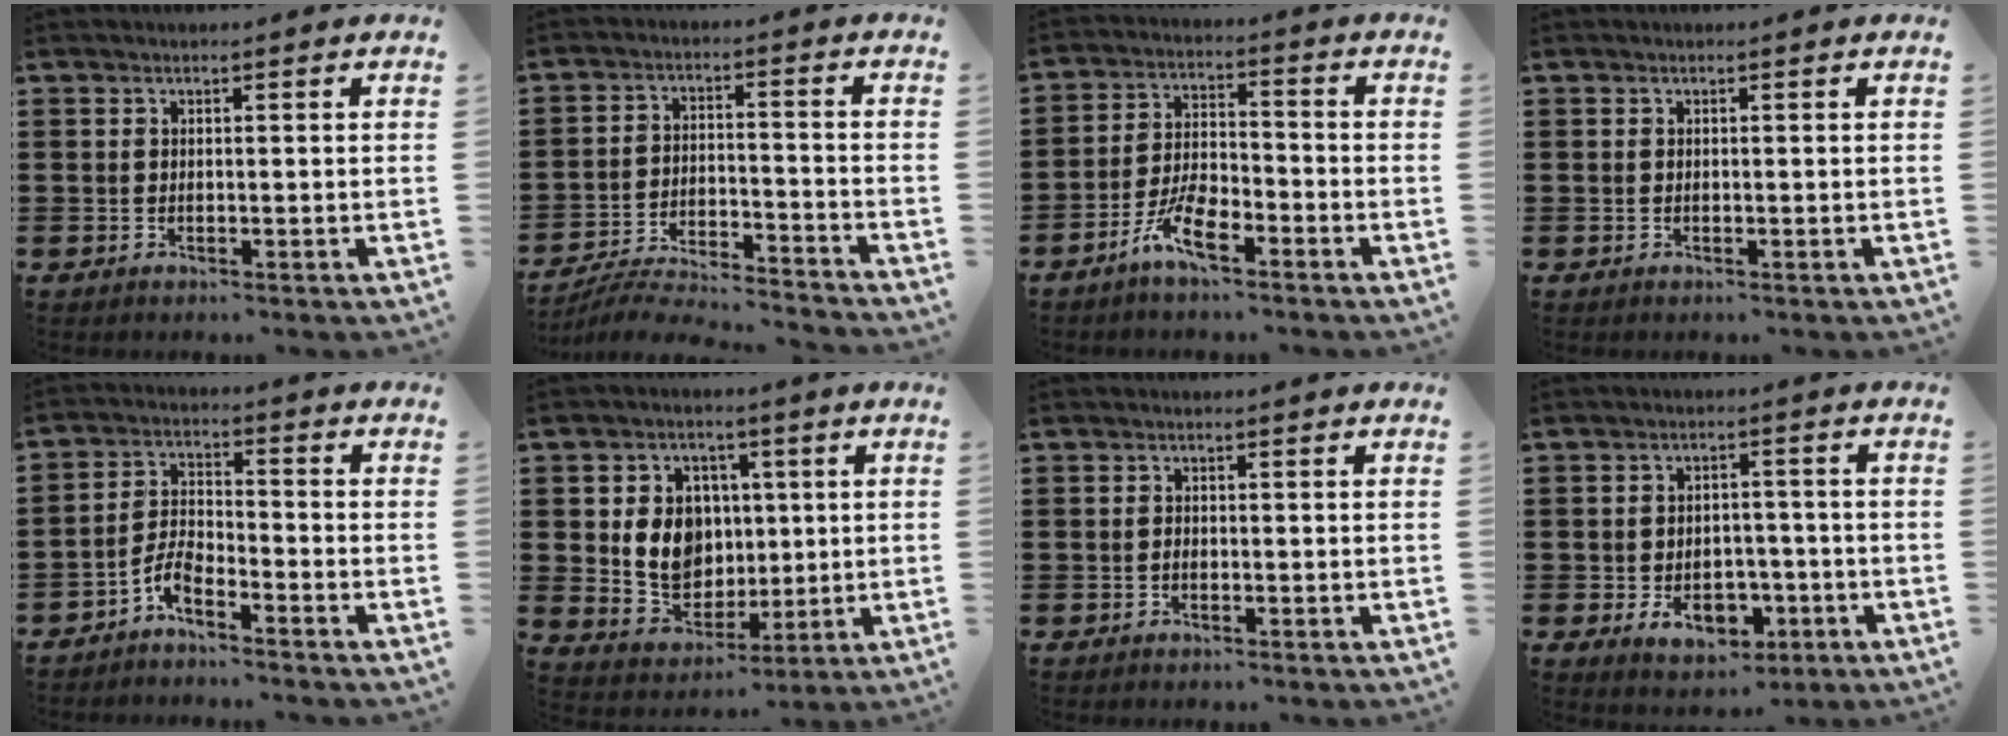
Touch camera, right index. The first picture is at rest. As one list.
[{"total": 5.7, "force": [-5.6, 0.0, 1.3], "torque": [-0.032, -0.002, -0.115]}, {"total": 6.6, "force": [-4.3, 2.0, 4.6], "torque": [-0.101, 0.002, -0.083]}, {"total": 0.0}, {"total": 4.3, "force": [-3.5, 1.0, 2.3], "torque": [-0.066, -0.002, -0.073]}, {"total": 8.8, "force": [1.0, 7.4, 4.6], "torque": [-0.096, 0.019, 0.020]}, {"total": 0.7, "force": [-0.4, 0.4, 0.5], "torque": [-0.011, -0.002, -0.007]}, {"total": 6.3, "force": [-2.5, 4.1, 4.1], "torque": [-0.062, 0.003, -0.047]}]